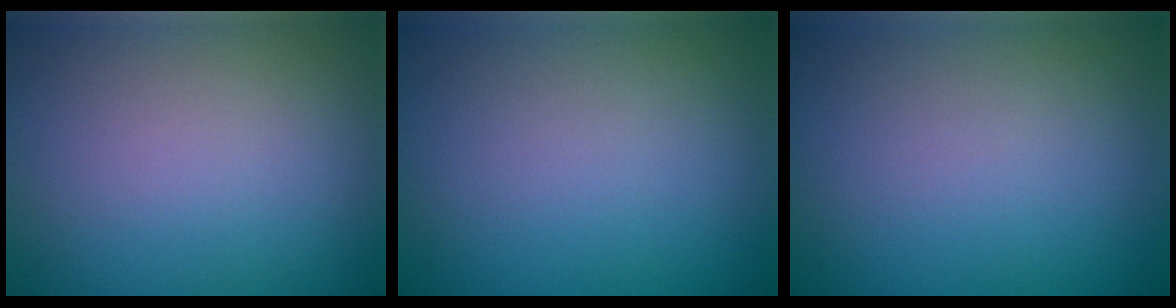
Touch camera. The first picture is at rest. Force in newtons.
{"total": 0.0}
{"total": 0.0}